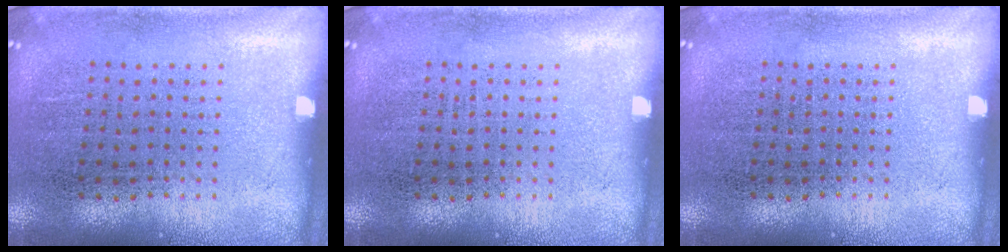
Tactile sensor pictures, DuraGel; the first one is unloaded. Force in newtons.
{"total": 0.0}
{"total": 0.0}